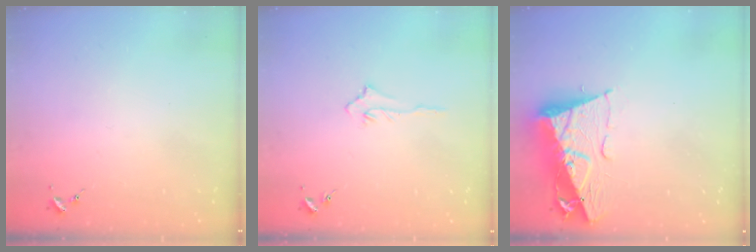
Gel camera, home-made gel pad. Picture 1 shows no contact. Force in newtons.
{"total": 3.4, "press": 3.4, "slide": 0.4}
{"total": 12.5, "press": 12.4, "slide": 1.3}